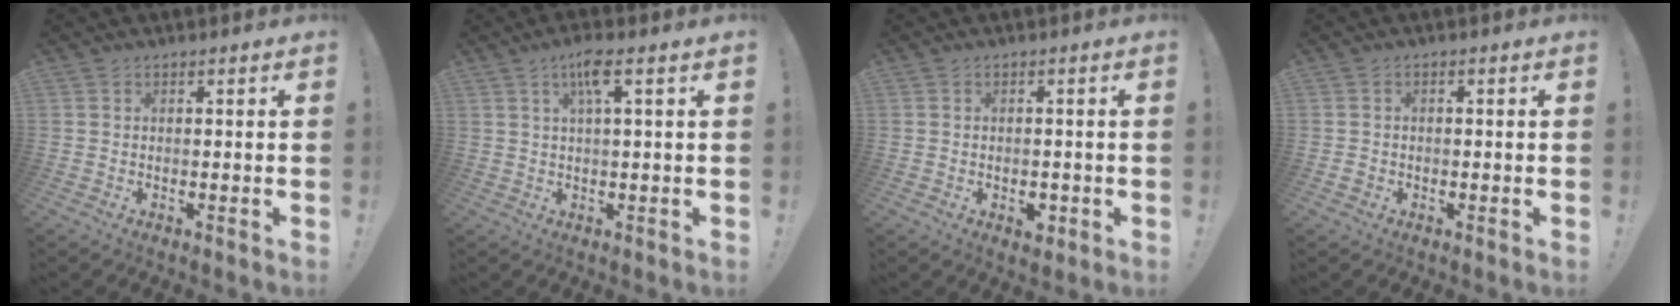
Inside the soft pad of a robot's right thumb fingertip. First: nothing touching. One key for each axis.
{"total": 6.4, "fx": 2.5, "fy": 0.7, "fz": 5.8, "tx": -0.103, "ty": 0.000, "tz": 0.036}
{"total": 3.3, "fx": -1.1, "fy": 2.4, "fz": 2.0, "tx": -0.009, "ty": 0.003, "tz": -0.019}
{"total": 1.6, "fx": -0.8, "fy": 1.3, "fz": 0.6, "tx": -0.008, "ty": 0.005, "tz": -0.015}